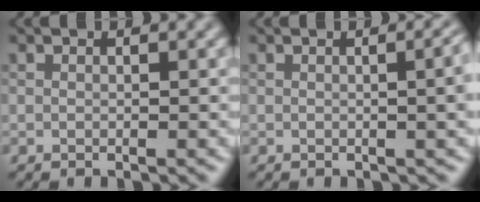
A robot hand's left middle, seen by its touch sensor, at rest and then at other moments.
{"total": 4.8, "force": [0.2, 2.1, 4.3], "torque": [-0.025, 0.010, 0.002]}